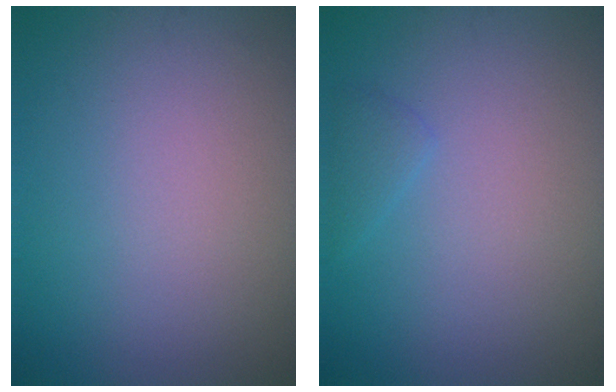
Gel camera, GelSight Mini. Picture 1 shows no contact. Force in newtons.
{"total": 1.0, "press": 1.0, "slide": 0.1}